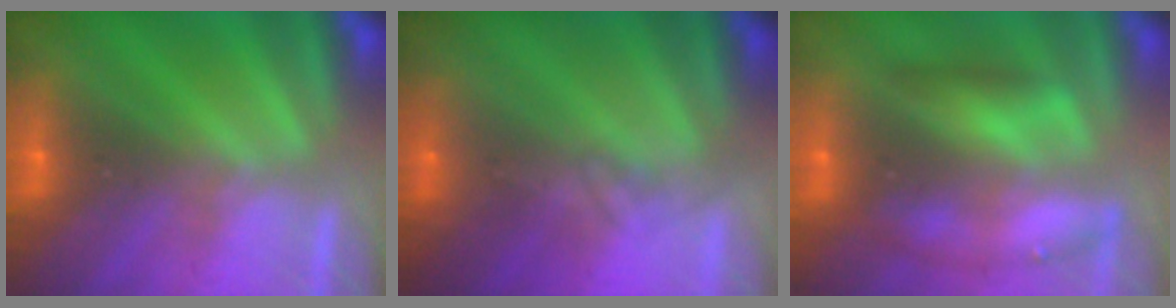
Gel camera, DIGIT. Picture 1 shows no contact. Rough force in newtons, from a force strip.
{"total": 1.7}
{"total": 2.6}